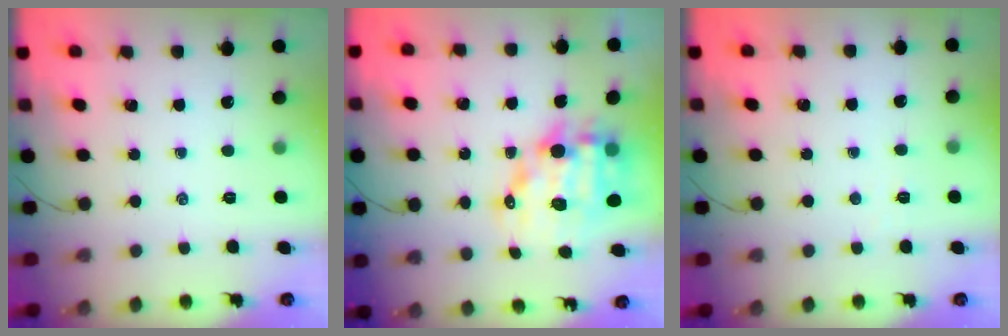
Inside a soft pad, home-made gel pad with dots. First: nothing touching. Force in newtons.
{"total": 13.6, "press": 13.2, "slide": 3.3}
{"total": 1.9, "press": 1.8, "slide": 0.6}